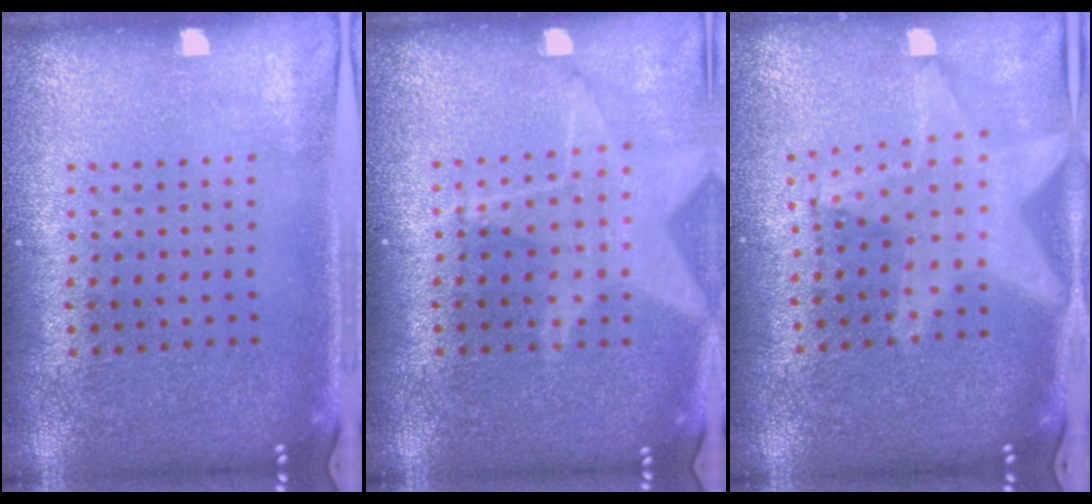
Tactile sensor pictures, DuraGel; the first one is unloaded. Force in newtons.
{"total": 1.7, "press": 1.4, "slide": 1.0}
{"total": 2.2, "press": 1.8, "slide": 1.3}